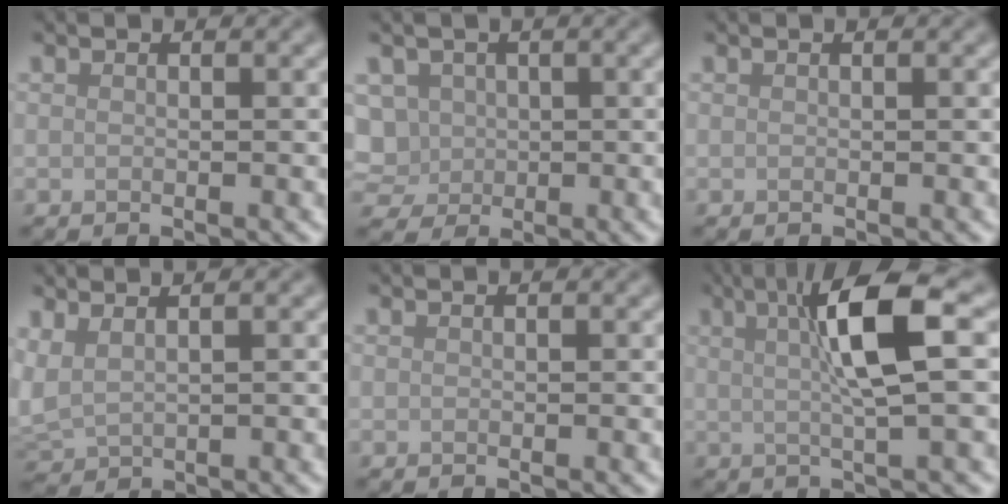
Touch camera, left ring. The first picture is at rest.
{"total": 8.0, "force": [-0.1, 7.3, 3.1], "torque": [-0.061, 0.017, -0.030]}
{"total": 0.0}
{"total": 1.7, "force": [1.1, 0.9, 1.0], "torque": [-0.038, -0.001, 0.034]}
{"total": 0.0}
{"total": 6.2, "force": [1.6, 0.8, 5.9], "torque": [-0.094, 0.015, 0.029]}